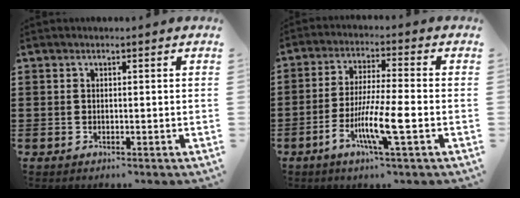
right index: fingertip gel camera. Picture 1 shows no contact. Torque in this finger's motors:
{"motor_torque": [1.56, -0.58, 0.61, 0.21]}